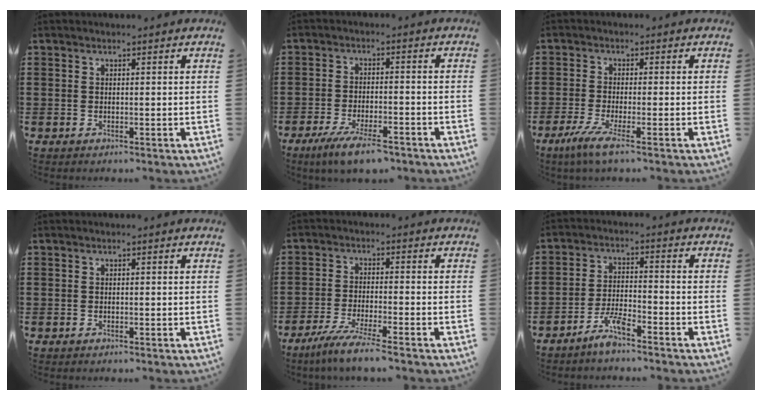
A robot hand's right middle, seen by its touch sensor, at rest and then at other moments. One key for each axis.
{"total": 6.2, "fx": -4.6, "fy": 1.4, "fz": 4.0, "tx": -0.081, "ty": -0.007, "tz": -0.085}
{"total": 4.1, "fx": -2.2, "fy": 0.4, "fz": 3.4, "tx": -0.077, "ty": -0.013, "tz": -0.042}
{"total": 0.0}
{"total": 5.4, "fx": -4.6, "fy": -0.3, "fz": 2.9, "tx": -0.066, "ty": -0.020, "tz": -0.089}
{"total": 4.7, "fx": -3.9, "fy": 0.5, "fz": 2.6, "tx": -0.059, "ty": 0.003, "tz": -0.077}